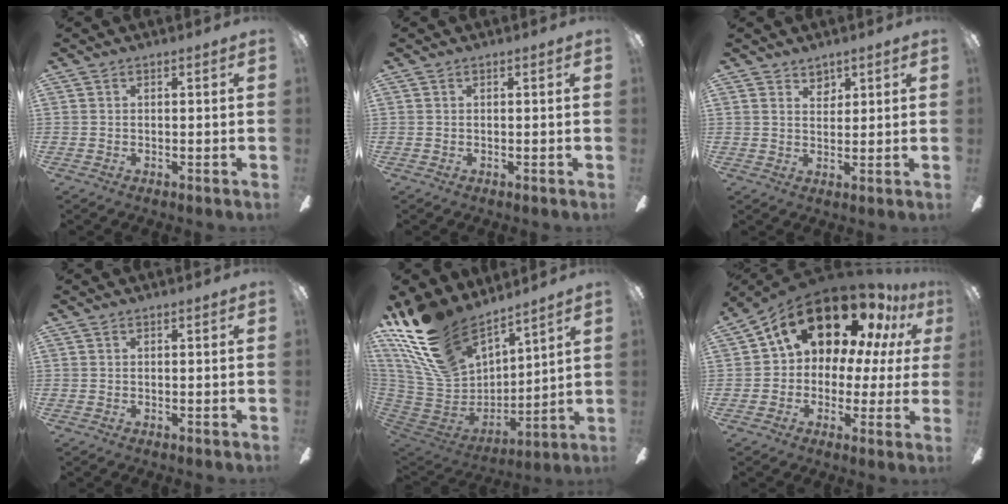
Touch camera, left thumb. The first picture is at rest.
{"total": 0.0}
{"total": 3.4, "force": [2.7, 1.9, 0.5], "torque": [-0.007, -0.010, 0.050]}
{"total": 0.0}
{"total": 22.7, "force": [16.5, 10.5, 11.6], "torque": [-0.272, -0.093, 0.307]}
{"total": 20.5, "force": [13.3, 10.9, 11.2], "torque": [-0.176, -0.091, 0.235]}